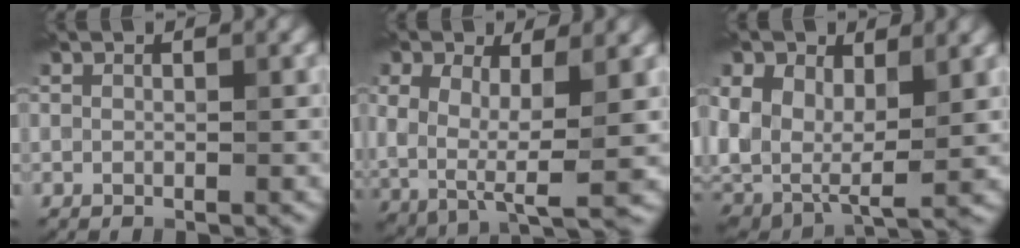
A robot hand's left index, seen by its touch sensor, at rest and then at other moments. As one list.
[{"total": 6.6, "force": [0.1, 3.5, 5.6], "torque": [-0.121, -0.022, 0.012]}, {"total": 9.9, "force": [1.7, 6.7, 7.1], "torque": [-0.166, -0.002, 0.036]}]